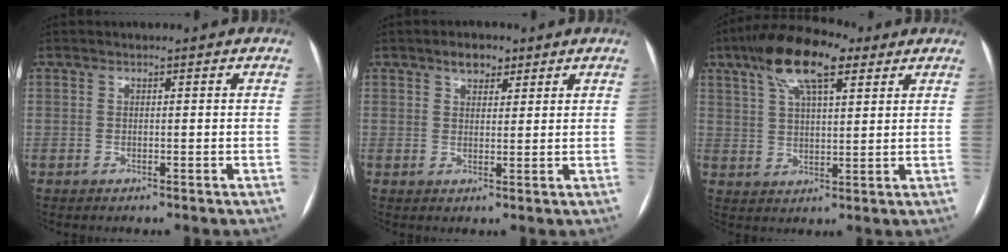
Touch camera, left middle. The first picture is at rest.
{"total": 3.1, "force": [2.1, 1.7, 1.4], "torque": [-0.025, 0.007, 0.035]}
{"total": 12.3, "force": [7.0, 3.8, 9.4], "torque": [-0.175, 0.030, 0.123]}